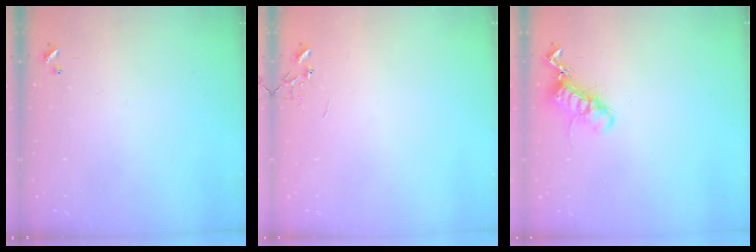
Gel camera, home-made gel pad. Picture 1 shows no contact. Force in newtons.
{"total": 0.0}
{"total": 13.3, "press": 13.3, "slide": 0.3}